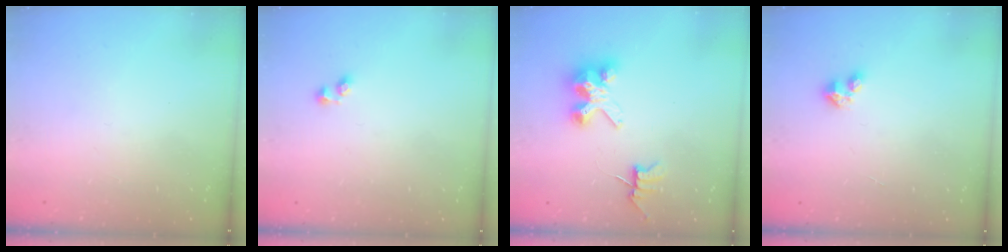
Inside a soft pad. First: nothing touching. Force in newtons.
{"total": 2.1, "press": 1.9, "slide": 0.9}
{"total": 7.6, "press": 7.5, "slide": 0.8}
{"total": 2.4, "press": 2.4, "slide": 0.3}